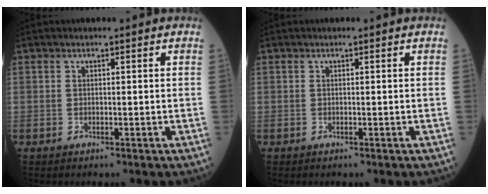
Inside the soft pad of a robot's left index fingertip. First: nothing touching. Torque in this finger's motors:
{"motor_torque": [0.00, 0.00, 0.00, 0.00]}